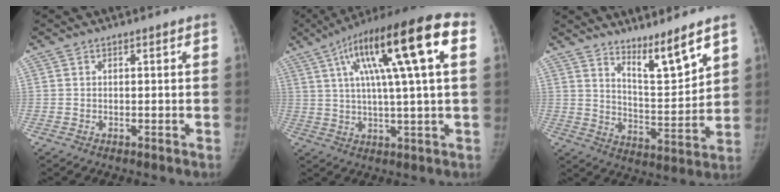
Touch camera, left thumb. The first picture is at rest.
{"total": 21.1, "force": [6.6, 3.9, 19.7], "torque": [-0.328, 0.027, 0.098]}
{"total": 9.5, "force": [7.1, 1.2, 6.1], "torque": [-0.087, -0.071, 0.132]}